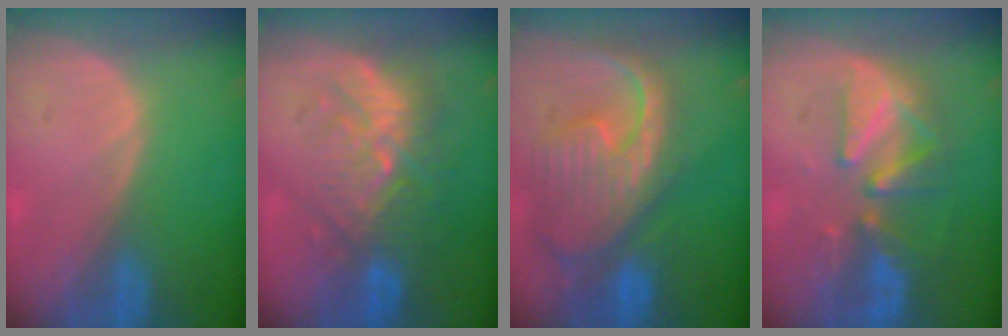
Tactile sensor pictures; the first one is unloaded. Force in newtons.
{"total": 9.3, "press": 8.9, "slide": 2.7}
{"total": 12.4, "press": 10.6, "slide": 6.4}
{"total": 8.6, "press": 8.1, "slide": 2.7}